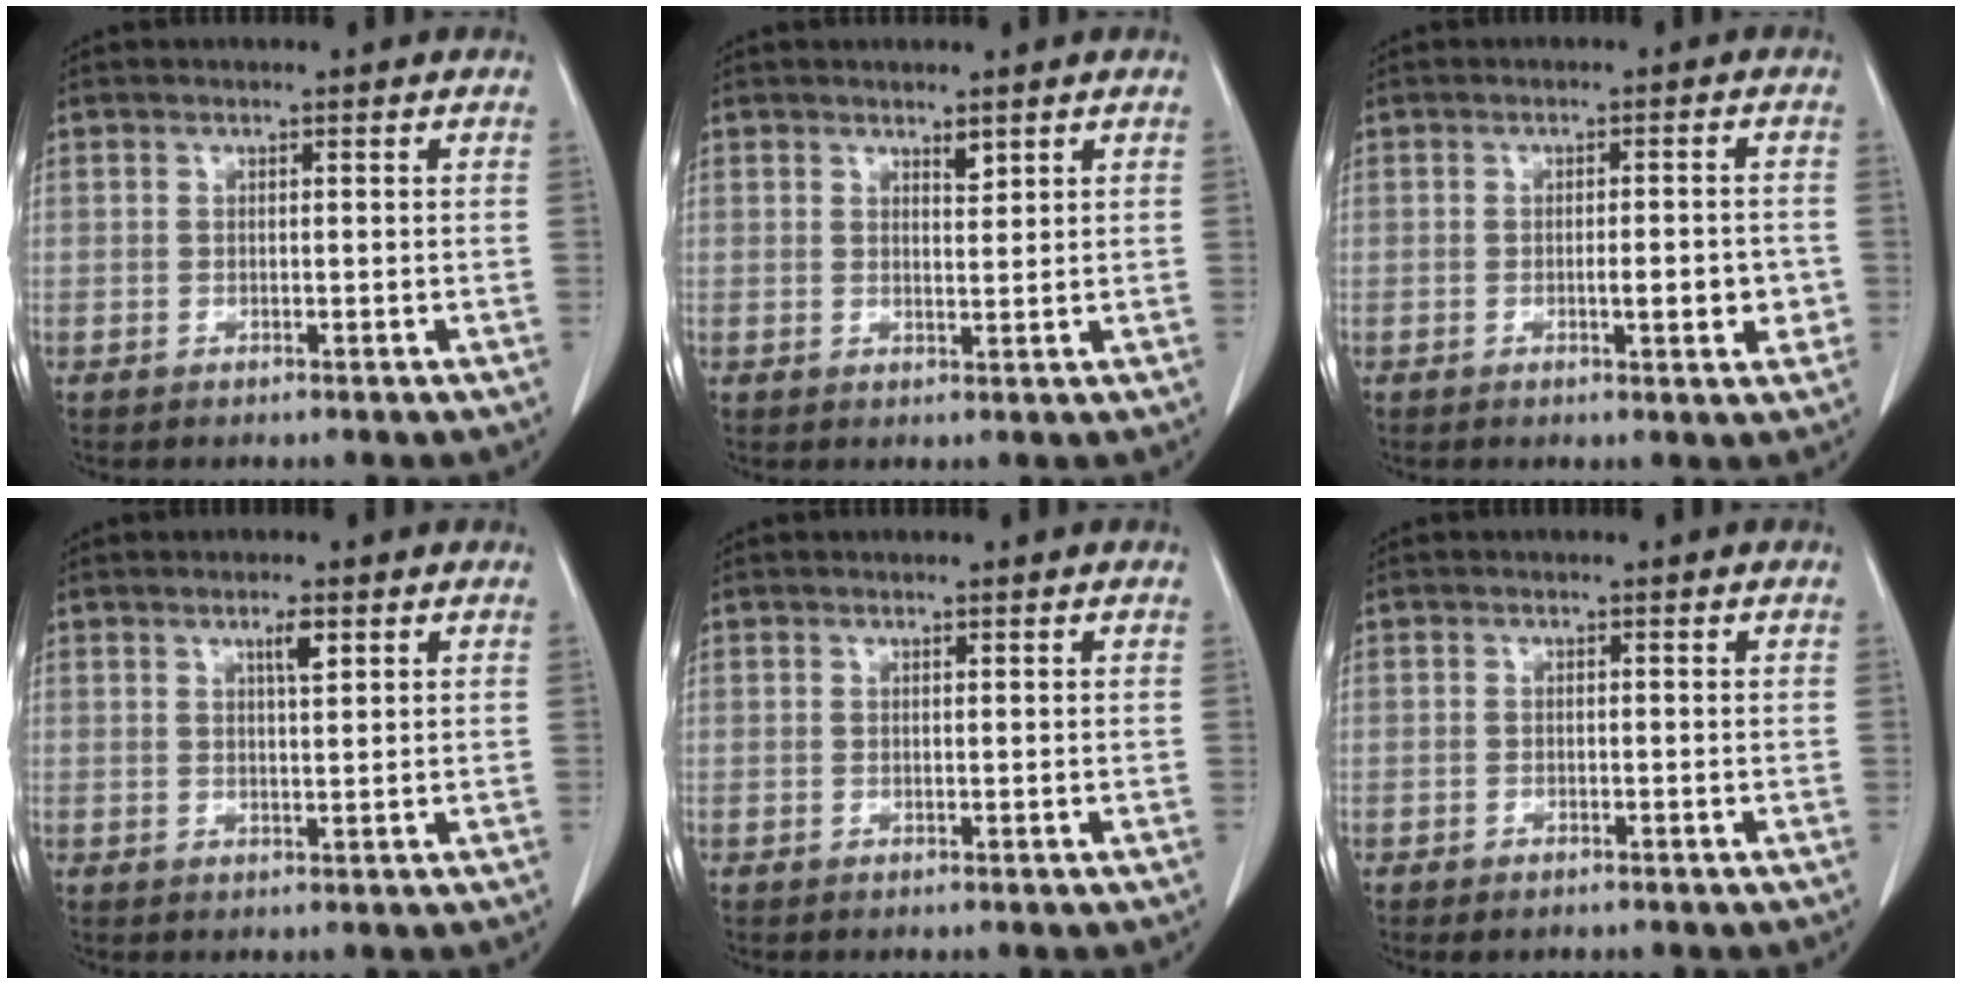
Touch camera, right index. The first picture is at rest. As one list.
[{"total": 1.5, "force": [1.2, 0.4, 0.9], "torque": [-0.016, -0.006, 0.021]}, {"total": 4.9, "force": [-1.2, 1.2, 4.7], "torque": [-0.063, -0.001, -0.013]}, {"total": 2.5, "force": [1.3, 0.3, 2.1], "torque": [-0.038, -0.001, 0.022]}, {"total": 0.0}, {"total": 1.0, "force": [-0.7, 0.4, 0.6], "torque": [-0.013, -0.002, -0.004]}]